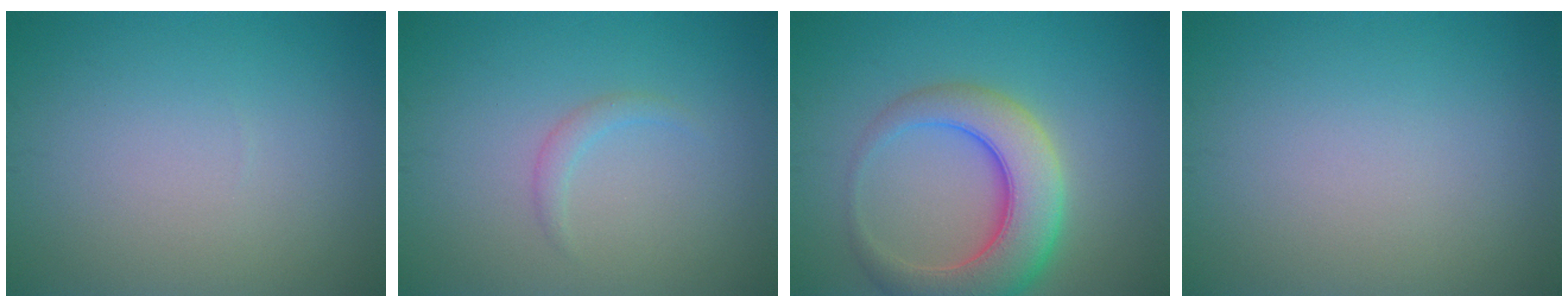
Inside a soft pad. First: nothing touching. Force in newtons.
{"total": 1.1, "press": 1.1, "slide": 0.0}
{"total": 7.4, "press": 7.3, "slide": 0.6}
{"total": 0.0}